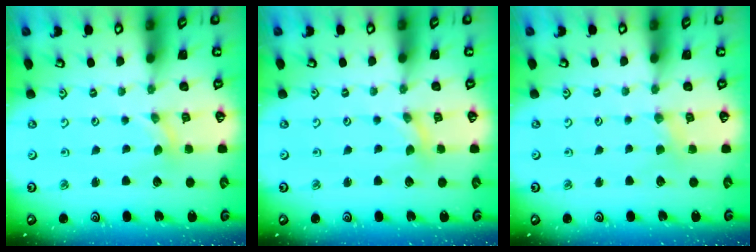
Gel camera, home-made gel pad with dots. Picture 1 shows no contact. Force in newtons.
{"total": 0.0}
{"total": 2.4, "press": 2.3, "slide": 0.5}